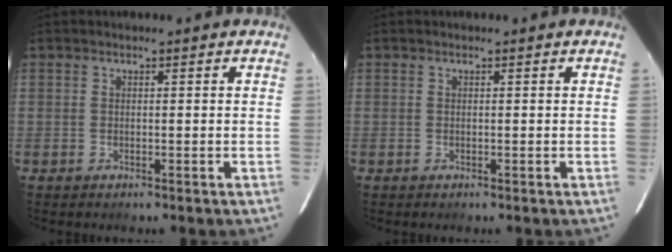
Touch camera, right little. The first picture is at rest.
{"total": 0.0}